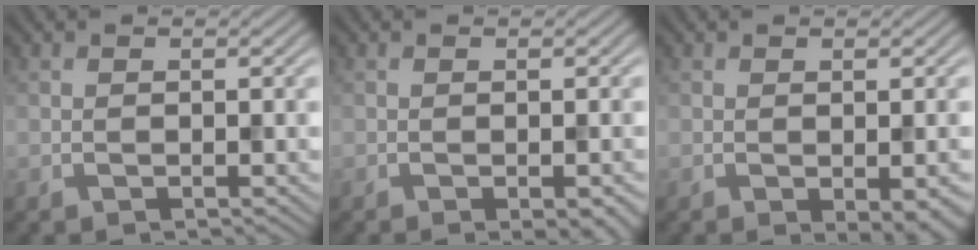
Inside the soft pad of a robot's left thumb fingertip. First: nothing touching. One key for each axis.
{"total": 3.2, "fx": -1.6, "fy": 0.9, "fz": 2.6, "tx": -0.029, "ty": -0.002, "tz": -0.017}
{"total": 3.8, "fx": -1.5, "fy": 1.1, "fz": 3.3, "tx": -0.048, "ty": -0.009, "tz": -0.012}